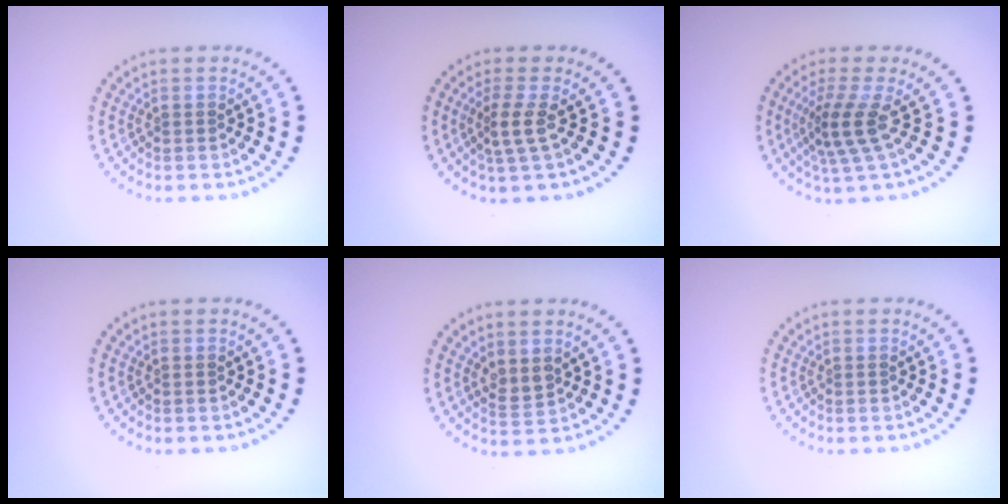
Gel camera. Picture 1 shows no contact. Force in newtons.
{"total": 2.2, "press": 1.5, "slide": 1.5}
{"total": 3.3, "press": 2.3, "slide": 2.4}
{"total": 0.0}
{"total": 1.4, "press": 1.3, "slide": 0.5}
{"total": 0.0}